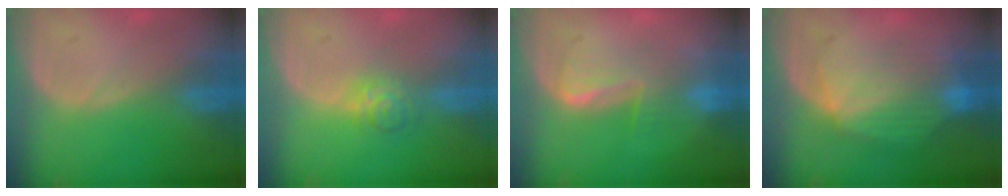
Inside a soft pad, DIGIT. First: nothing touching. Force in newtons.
{"total": 3.7, "press": 3.6, "slide": 0.9}
{"total": 4.5, "press": 4.5, "slide": 0.5}
{"total": 8.7, "press": 8.1, "slide": 3.4}